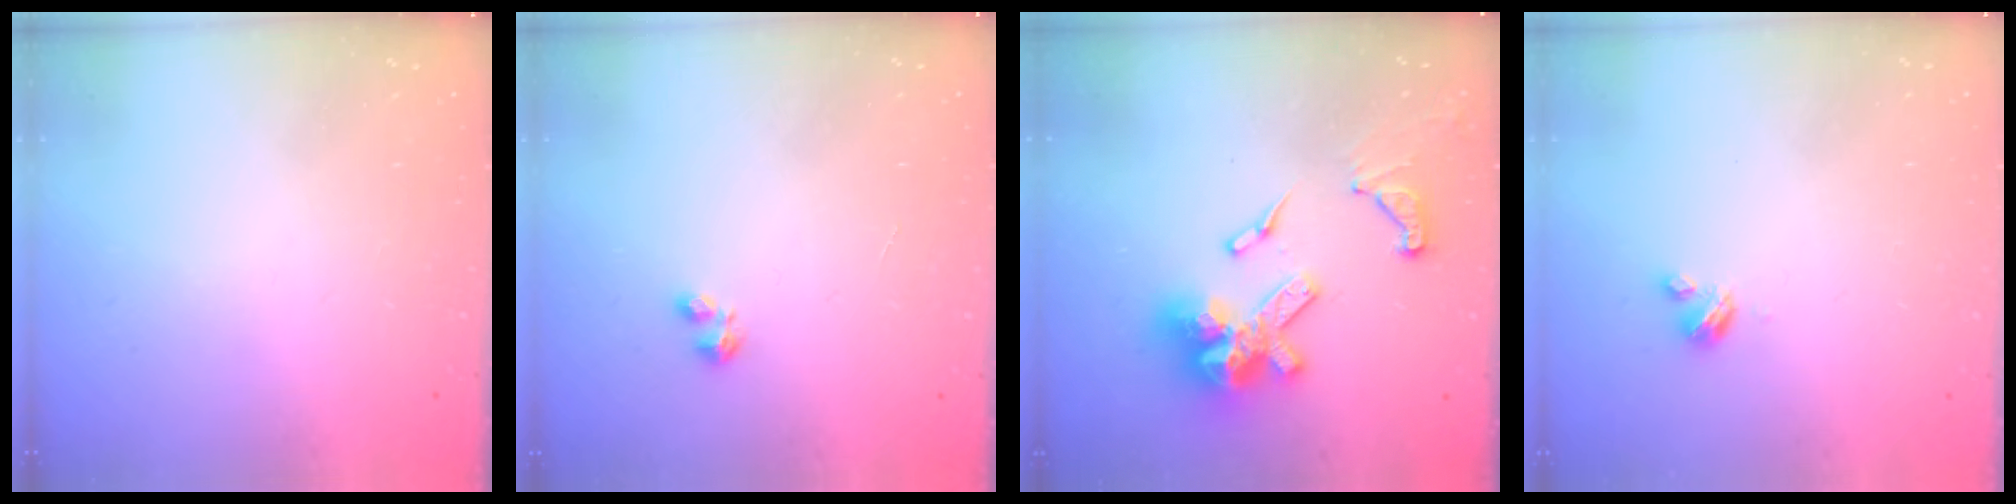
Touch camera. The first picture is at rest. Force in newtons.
{"total": 2.2, "press": 2.2, "slide": 0.4}
{"total": 17.8, "press": 17.7, "slide": 1.7}
{"total": 2.7, "press": 2.7, "slide": 0.3}